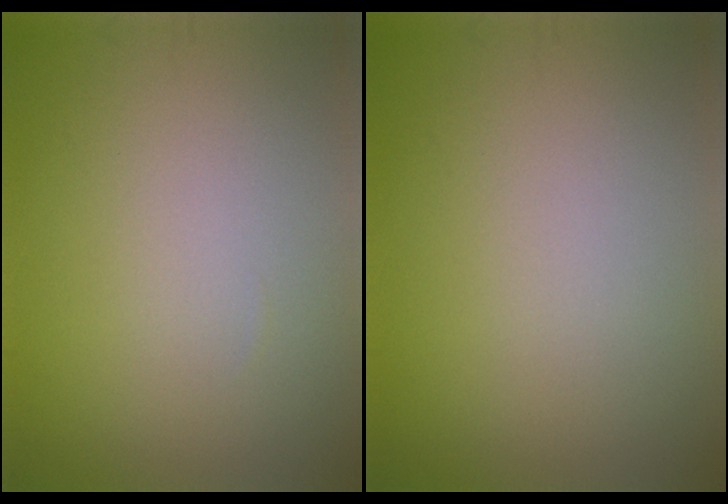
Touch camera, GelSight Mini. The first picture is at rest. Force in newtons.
{"total": 0.0}